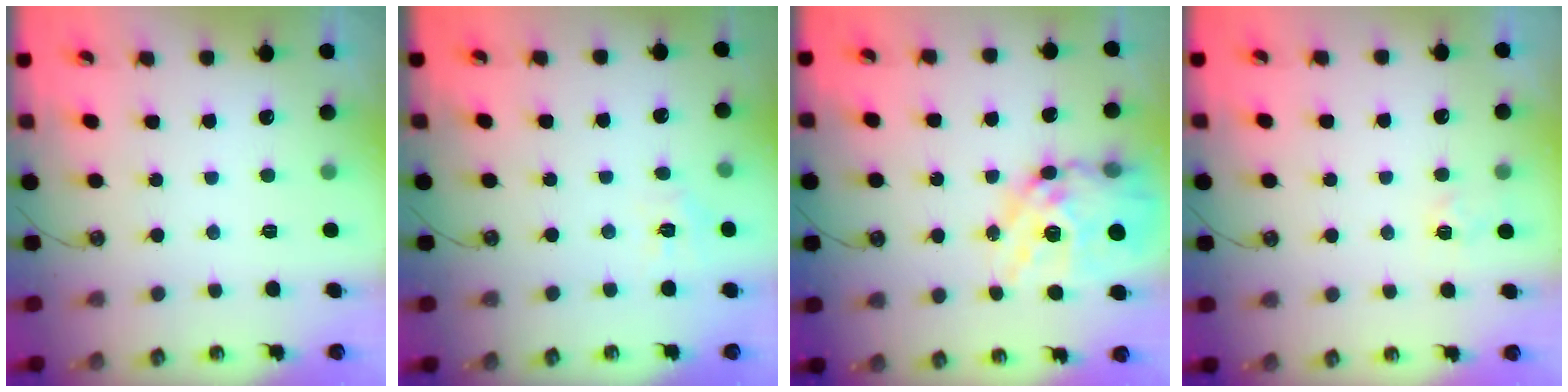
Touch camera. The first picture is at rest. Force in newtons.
{"total": 4.9, "press": 4.9, "slide": 0.7}
{"total": 21.5, "press": 21.4, "slide": 2.2}
{"total": 3.8, "press": 3.7, "slide": 0.5}